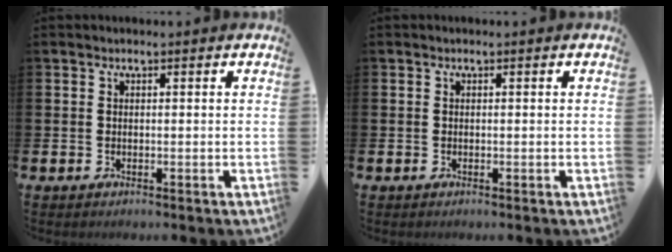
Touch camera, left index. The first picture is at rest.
{"total": 0.0}